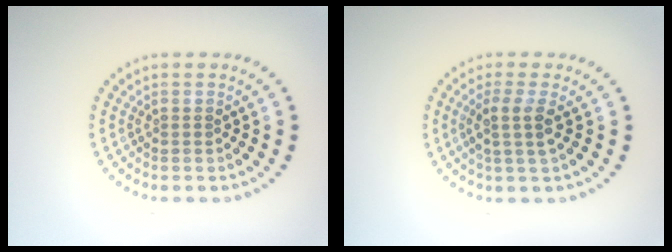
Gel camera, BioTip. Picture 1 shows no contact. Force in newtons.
{"total": 2.3, "press": 1.9, "slide": 1.3}